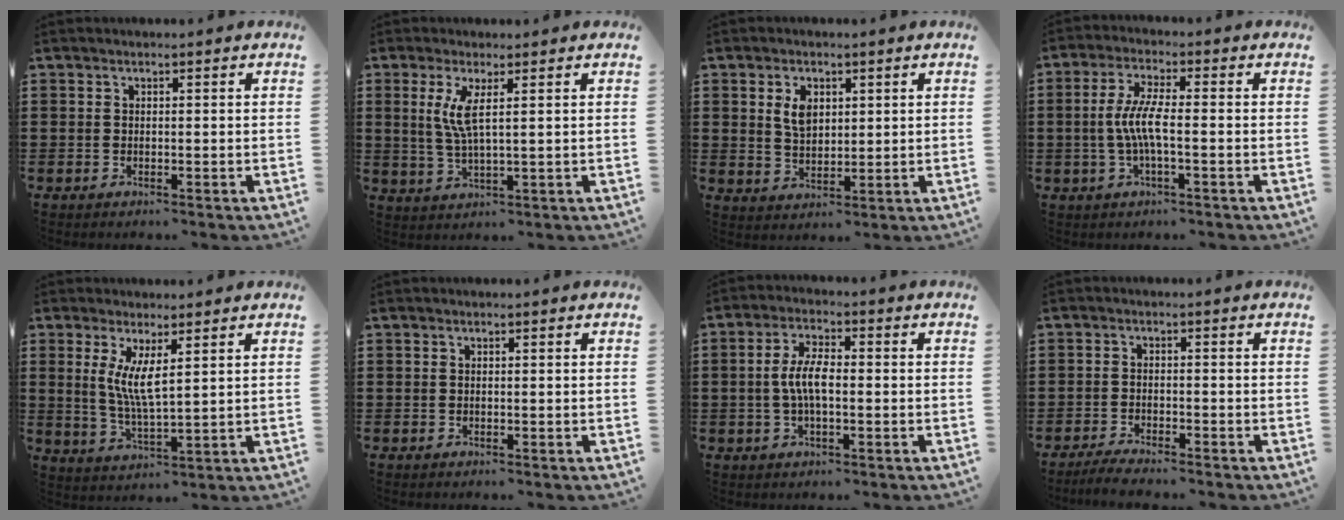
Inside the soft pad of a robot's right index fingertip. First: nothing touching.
{"total": 4.8, "force": [1.4, 0.7, 4.5], "torque": [-0.100, -0.005, 0.019]}
{"total": 4.2, "force": [1.3, 2.7, 3.0], "torque": [-0.060, 0.008, 0.021]}
{"total": 5.8, "force": [-1.0, 1.1, 5.6], "torque": [-0.128, -0.007, -0.029]}
{"total": 5.8, "force": [1.8, 1.2, 5.3], "torque": [-0.109, -0.002, 0.032]}
{"total": 0.0}
{"total": 5.7, "force": [-0.5, 2.2, 5.3], "torque": [-0.116, 0.000, -0.015]}
{"total": 2.7, "force": [-2.6, -0.1, 0.5], "torque": [-0.010, 0.002, -0.053]}